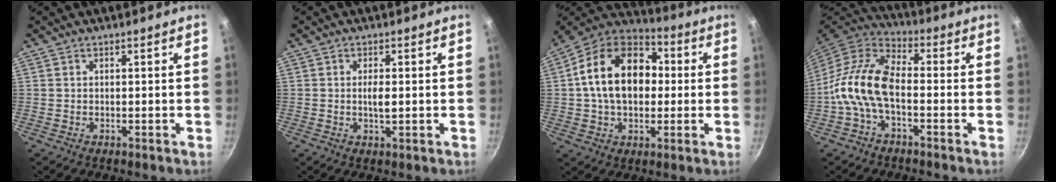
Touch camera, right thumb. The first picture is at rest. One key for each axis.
{"total": 2.6, "fx": 0.0, "fy": 0.8, "fz": 2.5, "tx": -0.046, "ty": -0.002, "tz": -0.003}
{"total": 19.5, "fx": 1.7, "fy": 13.5, "fz": 13.9, "tx": -0.206, "ty": 0.034, "tz": 0.013}
{"total": 12.7, "fx": -2.9, "fy": 6.7, "fz": 10.4, "tx": -0.197, "ty": 0.042, "tz": -0.072}